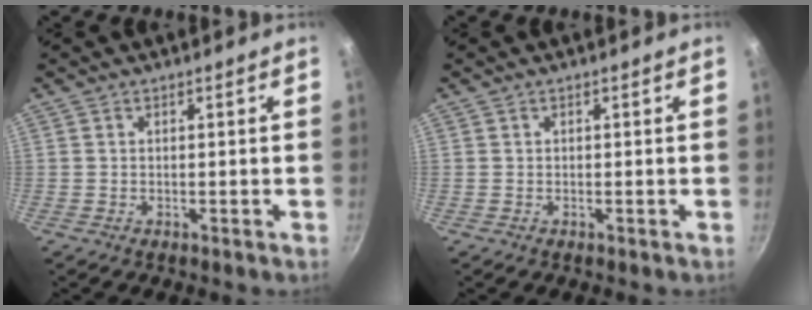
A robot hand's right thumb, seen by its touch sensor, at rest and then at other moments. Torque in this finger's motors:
{"motor_torque": [-0.01, 0.01, -0.15, 0.06, 0.02]}